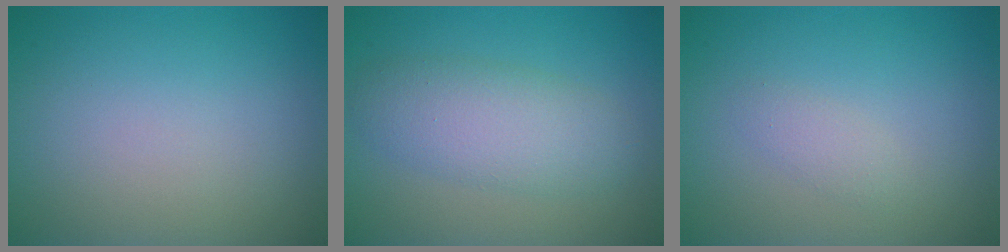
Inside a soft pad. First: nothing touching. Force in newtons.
{"total": 5.3, "press": 5.3, "slide": 0.1}
{"total": 1.2, "press": 1.2, "slide": 0.0}